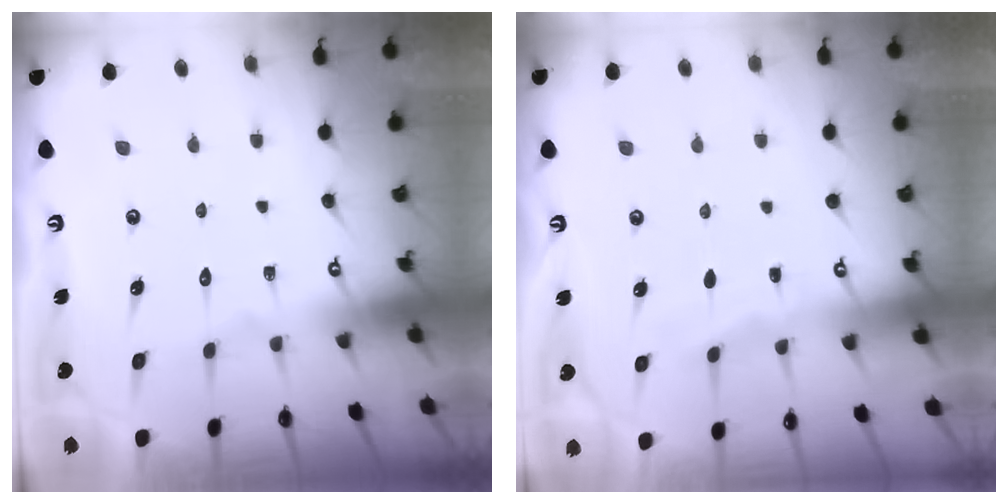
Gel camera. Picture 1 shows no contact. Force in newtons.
{"total": 2.9, "press": 2.9, "slide": 0.1}